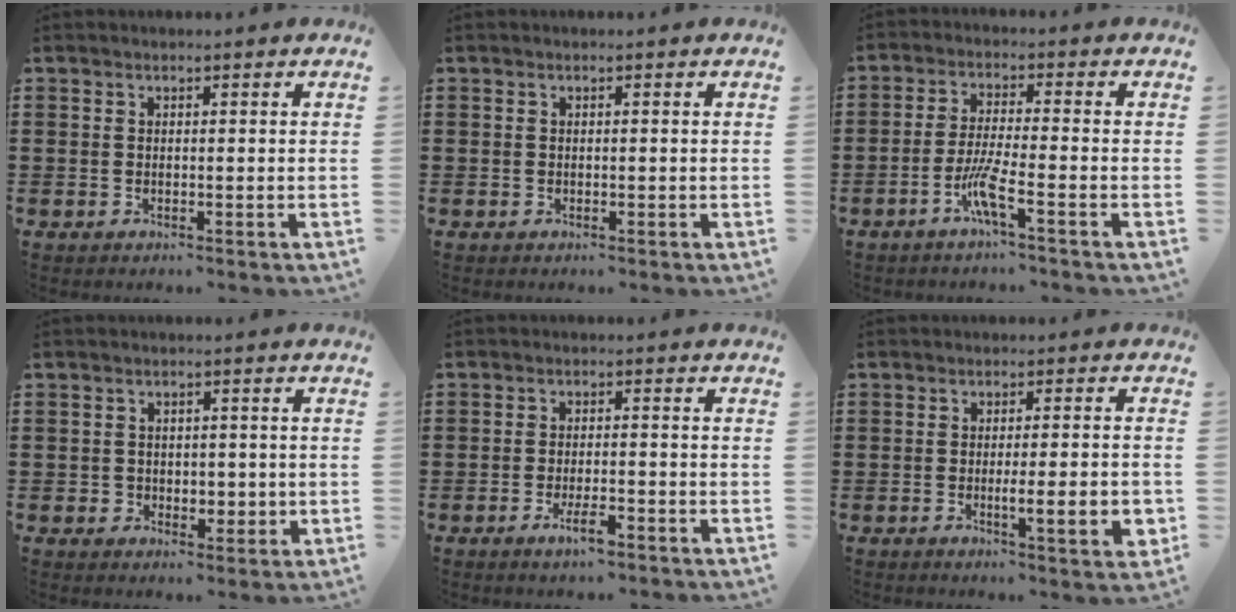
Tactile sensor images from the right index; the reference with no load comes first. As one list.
[{"total": 0.0}, {"total": 5.8, "force": [-3.1, 0.2, 4.9], "torque": [-0.110, -0.012, -0.065]}, {"total": 2.4, "force": [-0.1, 2.3, 0.8], "torque": [-0.018, 0.009, -0.008]}, {"total": 3.8, "force": [-2.2, 0.9, 3.0], "torque": [-0.061, -0.004, -0.043]}, {"total": 5.9, "force": [-1.4, 0.6, 5.7], "torque": [-0.082, -0.013, -0.024]}]